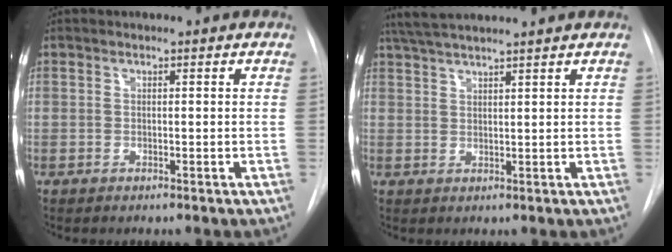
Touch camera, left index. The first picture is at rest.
{"total": 7.1, "force": [6.2, -0.8, 3.3], "torque": [-0.060, 0.028, 0.104]}